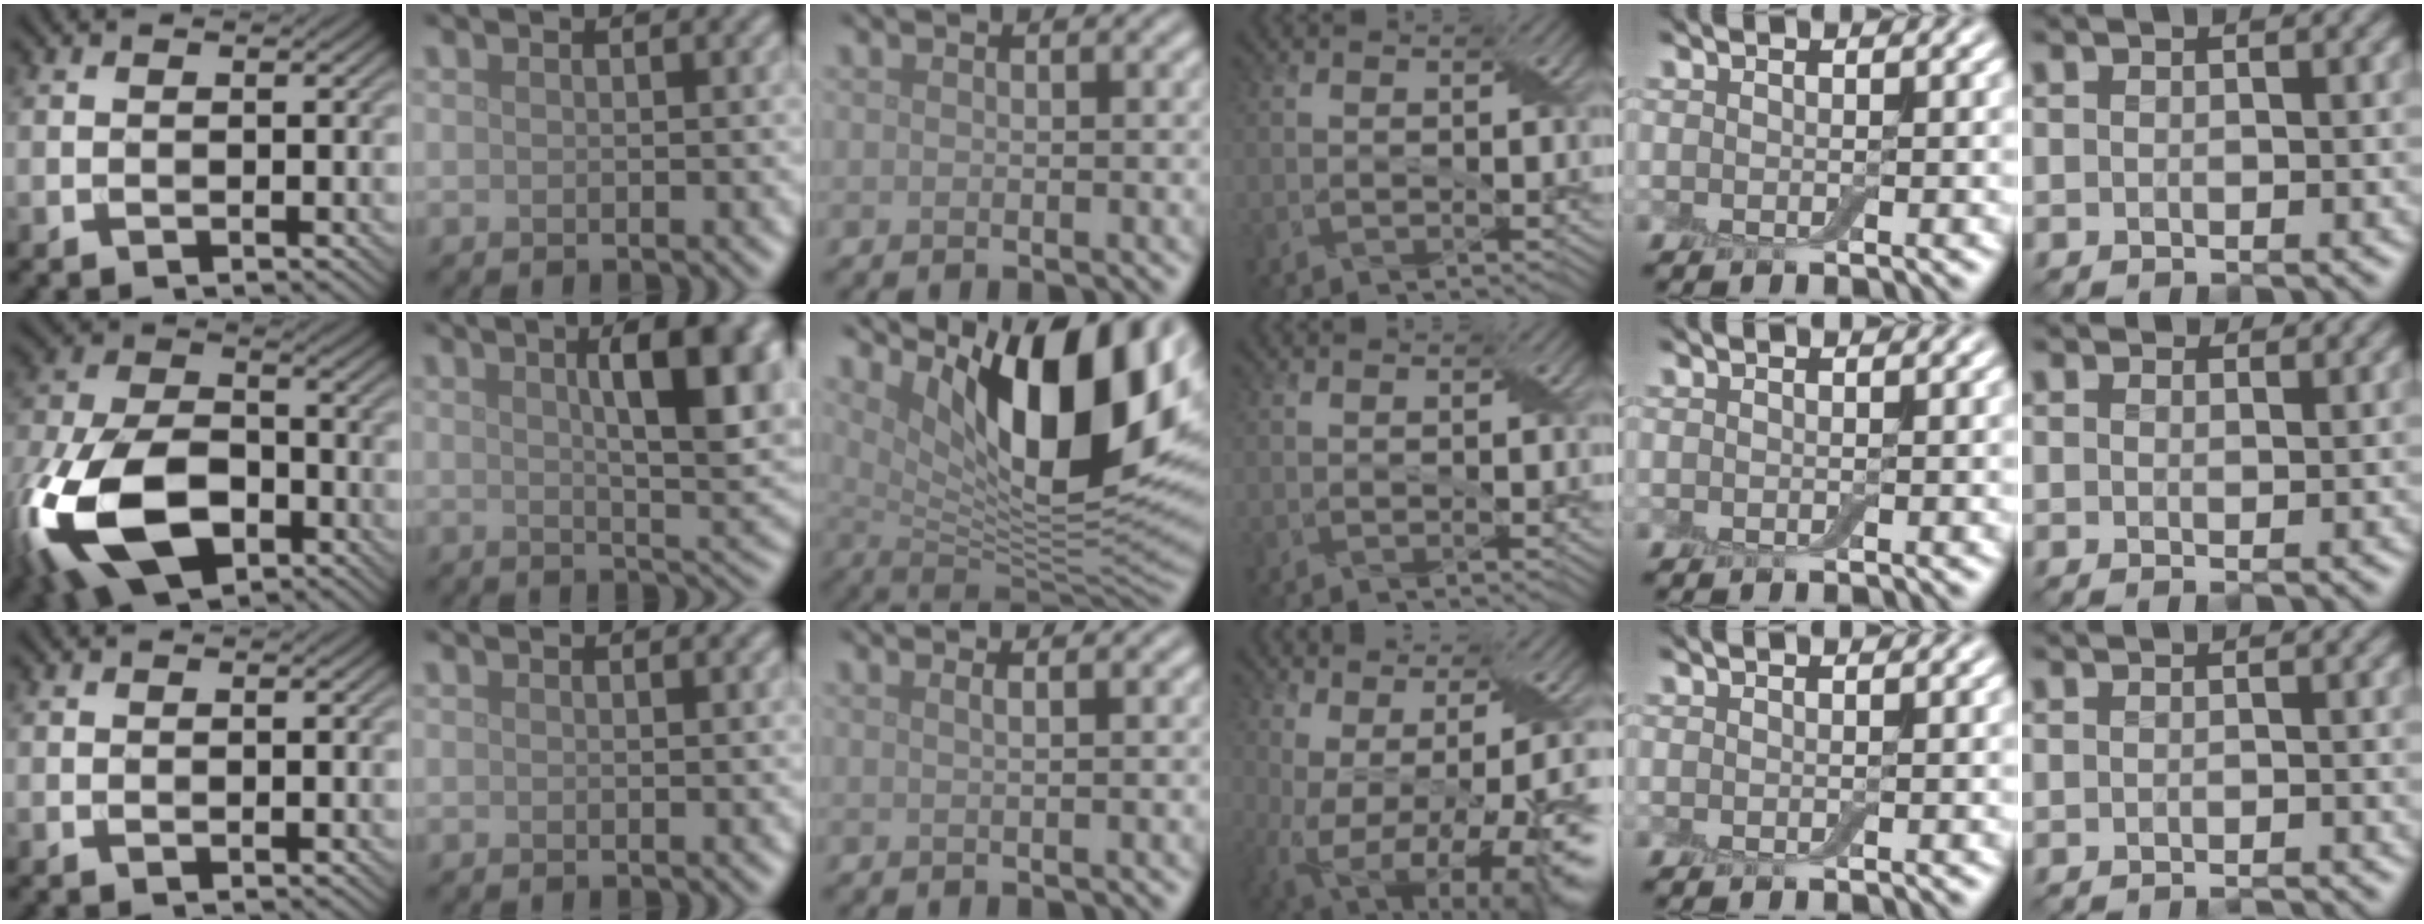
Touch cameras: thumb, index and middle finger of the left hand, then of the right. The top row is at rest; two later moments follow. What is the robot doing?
{"motion": "peel", "object": "aluminum foil"}